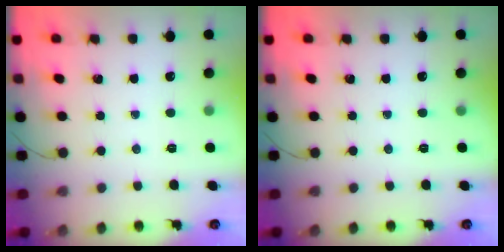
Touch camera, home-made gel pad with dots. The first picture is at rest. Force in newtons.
{"total": 0.0}